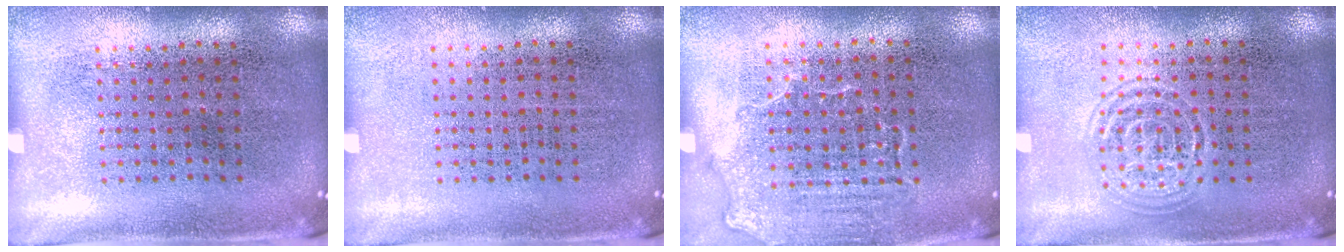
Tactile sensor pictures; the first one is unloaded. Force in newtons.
{"total": 0.0}
{"total": 1.4, "press": 1.2, "slide": 0.7}
{"total": 1.3, "press": 1.3, "slide": 0.2}